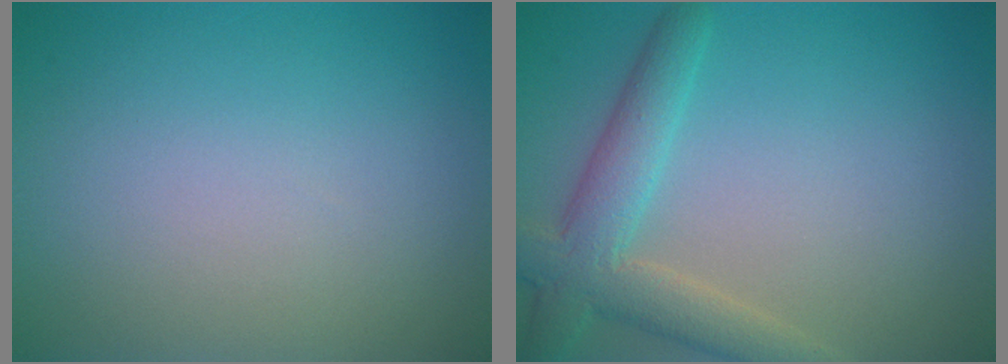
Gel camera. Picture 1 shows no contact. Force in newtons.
{"total": 4.7, "press": 4.7, "slide": 0.4}